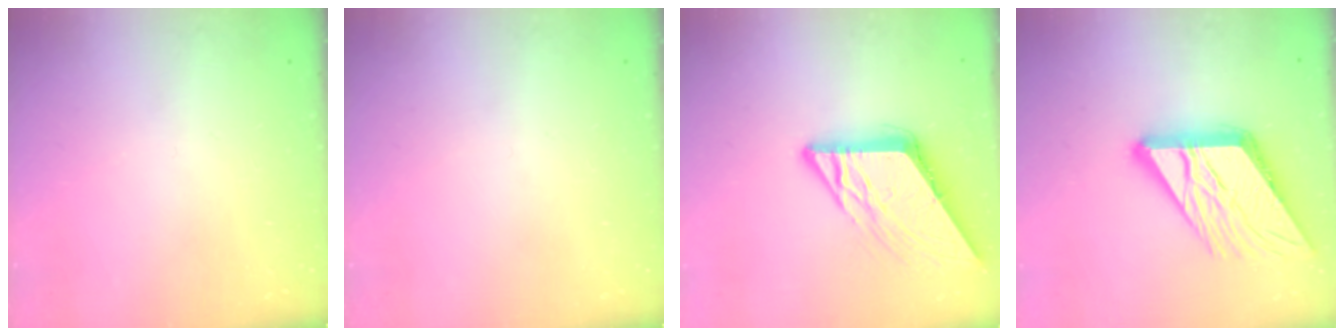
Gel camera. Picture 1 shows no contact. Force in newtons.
{"total": 0.0}
{"total": 8.8, "press": 8.8, "slide": 0.9}
{"total": 20.0, "press": 19.8, "slide": 2.2}